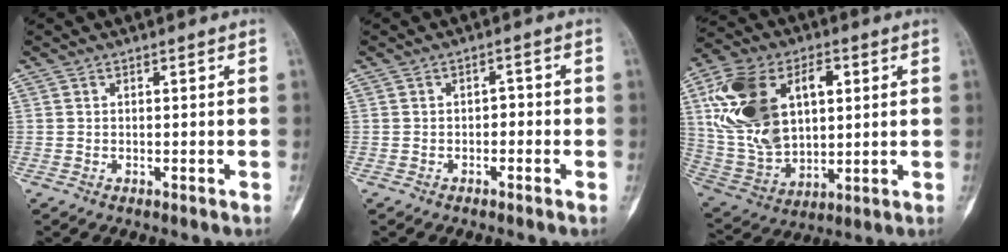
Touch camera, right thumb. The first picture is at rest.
{"total": 1.8, "force": [-0.8, 1.3, 0.9], "torque": [0.003, 0.011, -0.019]}
{"total": 21.8, "force": [5.2, 13.9, 15.9], "torque": [-0.293, 0.001, 0.105]}